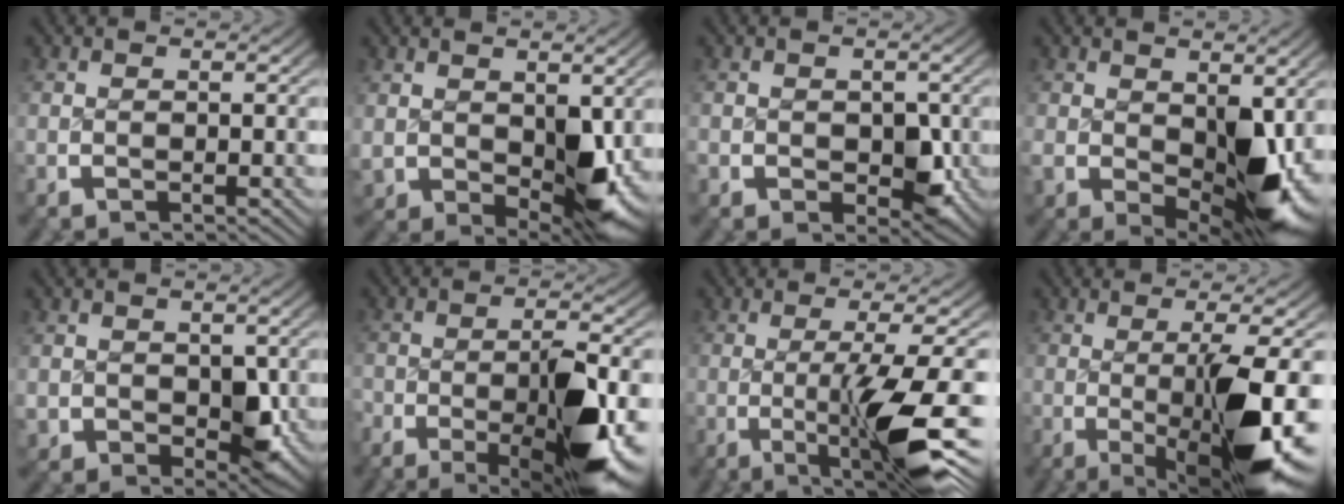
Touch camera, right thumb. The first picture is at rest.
{"total": 6.3, "force": [0.1, 3.9, 5.0], "torque": [-0.075, -0.035, 0.029]}
{"total": 4.2, "force": [-0.4, 3.3, 2.7], "torque": [-0.035, -0.019, 0.003]}
{"total": 8.8, "force": [-0.7, 4.9, 7.3], "torque": [-0.110, -0.042, 0.018]}
{"total": 5.2, "force": [-0.1, 4.1, 3.3], "torque": [-0.060, -0.034, 0.022]}
{"total": 11.3, "force": [-3.8, 4.0, 9.8], "torque": [-0.144, -0.030, -0.049]}
{"total": 10.1, "force": [-2.3, 2.7, 9.5], "torque": [-0.151, -0.015, -0.026]}
{"total": 12.5, "force": [-2.8, 3.9, 11.5], "torque": [-0.182, -0.026, -0.029]}